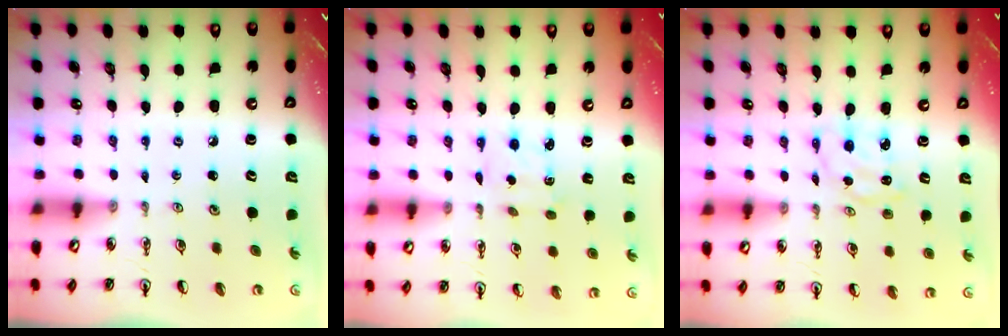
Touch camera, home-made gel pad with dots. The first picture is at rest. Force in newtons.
{"total": 2.3, "press": 2.3, "slide": 0.4}
{"total": 2.5, "press": 2.5, "slide": 0.3}